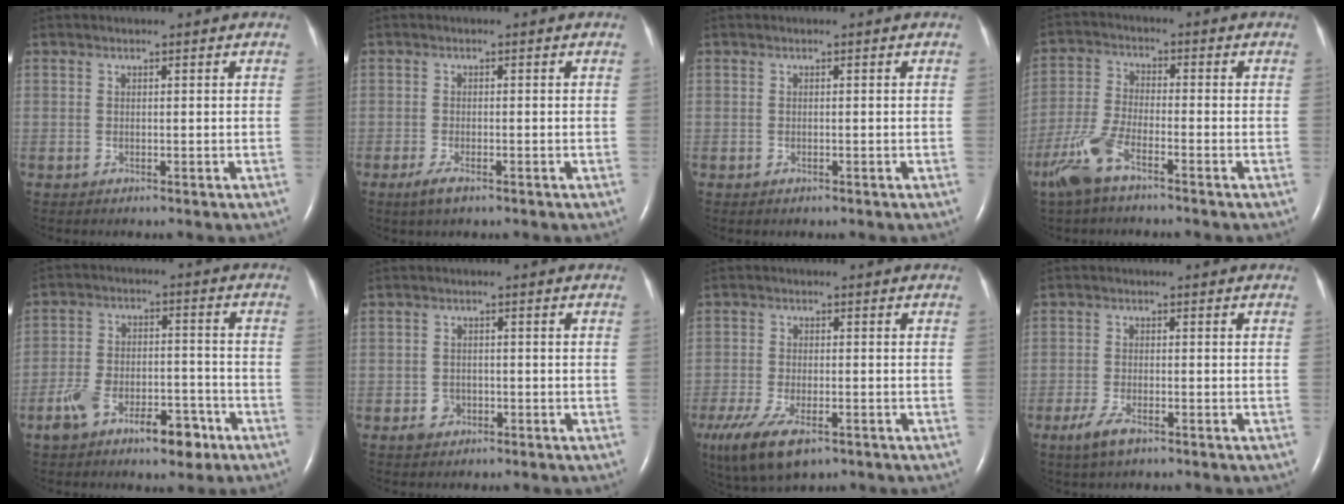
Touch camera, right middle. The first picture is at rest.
{"total": 2.4, "force": [-1.5, 0.6, 1.8], "torque": [-0.043, -0.004, -0.029]}
{"total": 0.0}
{"total": 7.5, "force": [-5.0, 1.7, 5.4], "torque": [-0.134, -0.012, -0.106]}
{"total": 10.3, "force": [-6.0, 4.5, 7.1], "torque": [-0.133, 0.019, -0.093]}
{"total": 2.2, "force": [-1.1, 1.8, 0.7], "torque": [-0.010, 0.005, -0.014]}
{"total": 12.1, "force": [-7.2, 5.1, 8.3], "torque": [-0.184, -0.027, -0.118]}
{"total": 3.8, "force": [-2.3, 1.1, 2.8], "torque": [-0.066, -0.005, -0.044]}